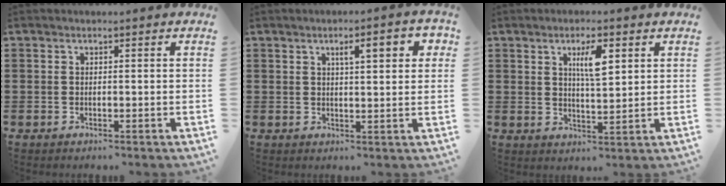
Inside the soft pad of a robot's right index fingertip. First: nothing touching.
{"total": 4.5, "force": [1.7, 1.1, 4.0], "torque": [-0.065, 0.001, 0.022]}
{"total": 5.1, "force": [2.1, 1.4, 4.4], "torque": [-0.076, 0.003, 0.030]}